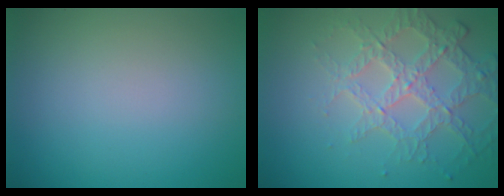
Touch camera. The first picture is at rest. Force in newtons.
{"total": 3.8, "press": 3.5, "slide": 1.3}